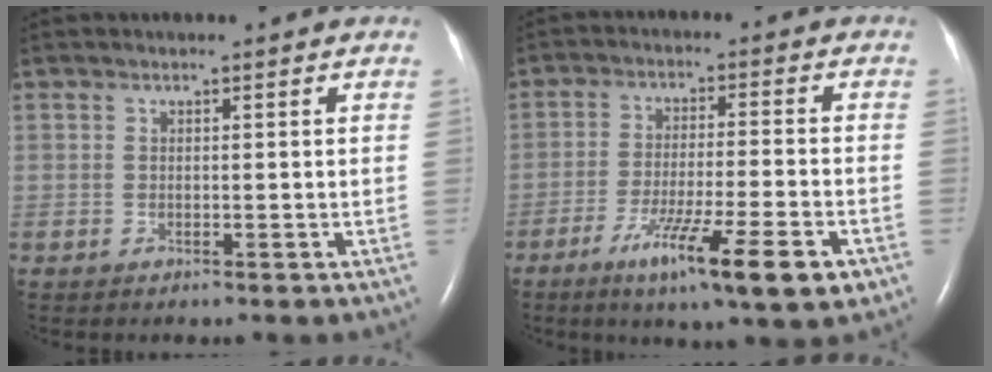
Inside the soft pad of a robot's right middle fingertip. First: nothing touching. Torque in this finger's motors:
{"motor_torque": [1.28, -0.85, 0.27, 0.15]}